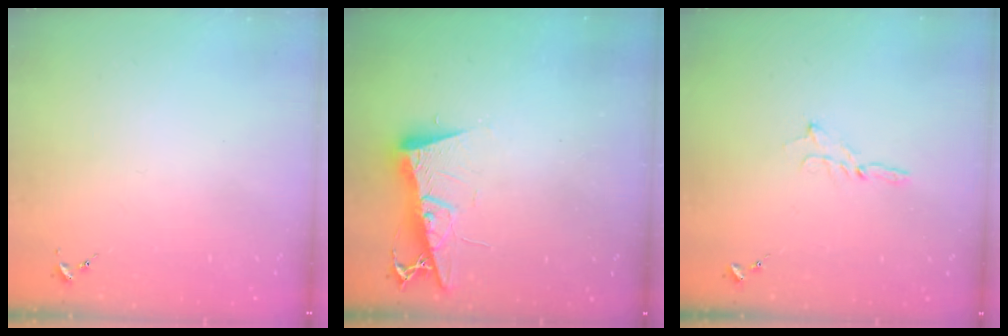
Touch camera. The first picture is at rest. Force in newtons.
{"total": 11.3, "press": 11.2, "slide": 1.1}
{"total": 2.3, "press": 2.3, "slide": 0.2}